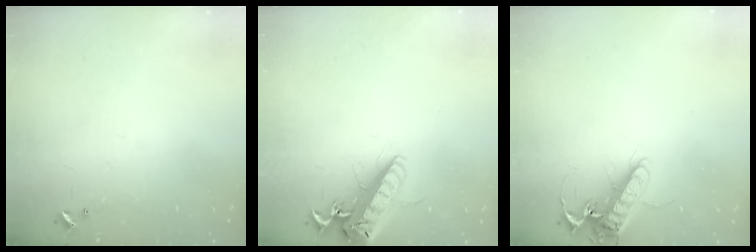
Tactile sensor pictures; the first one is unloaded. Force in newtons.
{"total": 20.4, "press": 19.9, "slide": 4.5}
{"total": 13.7, "press": 13.5, "slide": 2.3}